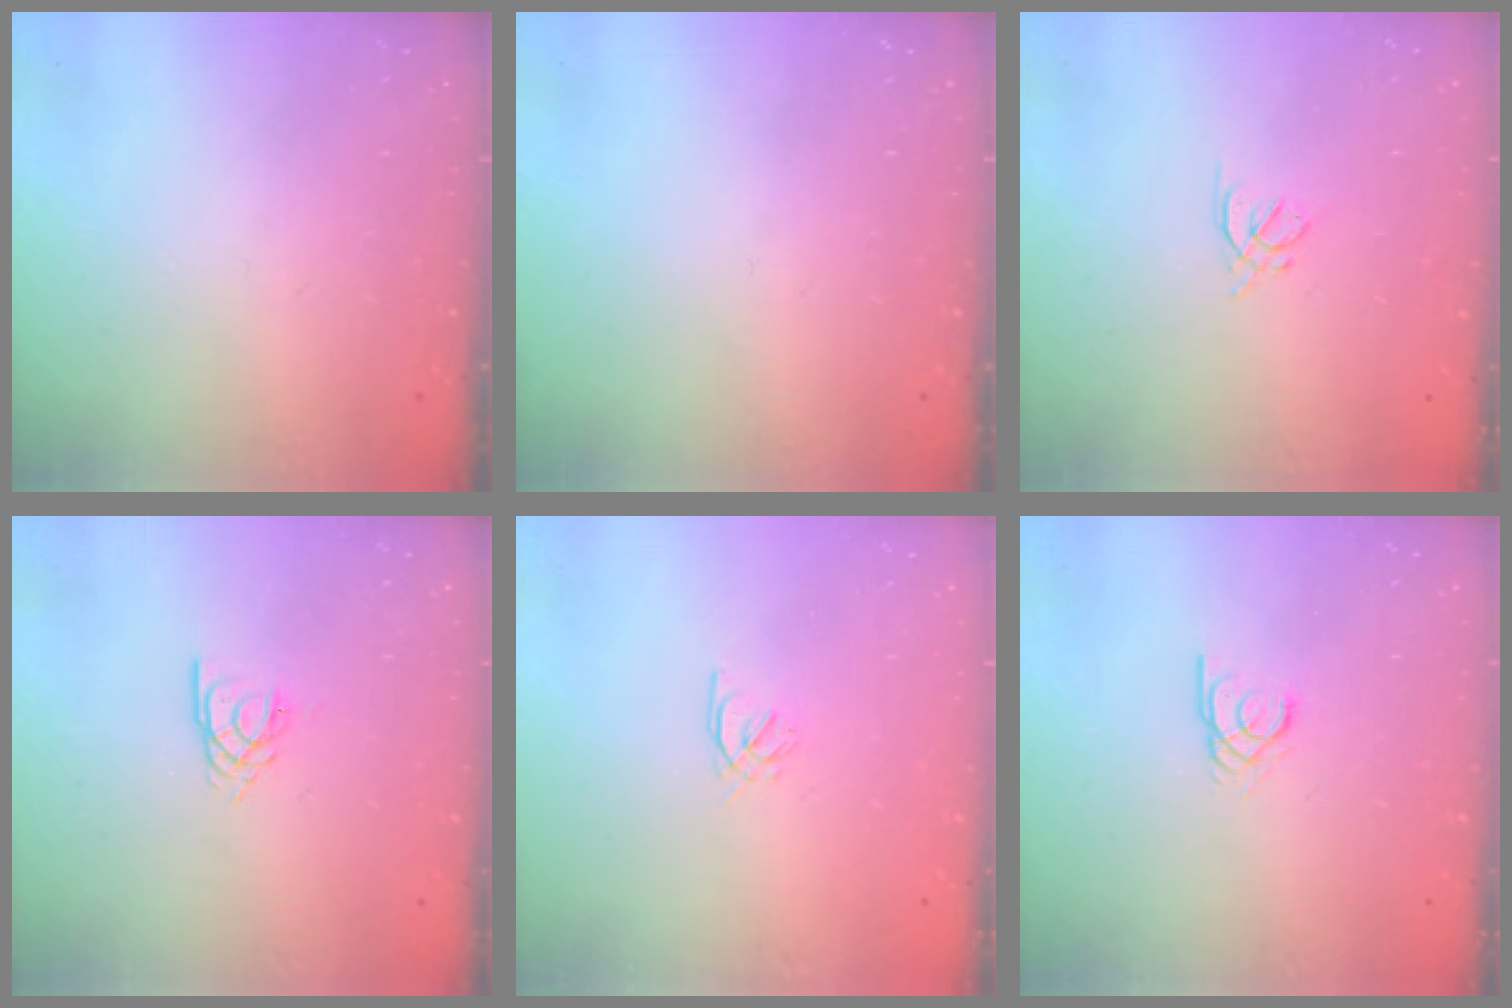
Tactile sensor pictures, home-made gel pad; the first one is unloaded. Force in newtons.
{"total": 0.0}
{"total": 2.5, "press": 2.4, "slide": 0.6}
{"total": 2.1, "press": 2.1, "slide": 0.3}
{"total": 0.9, "press": 0.8, "slide": 0.4}
{"total": 1.8, "press": 1.8, "slide": 0.2}